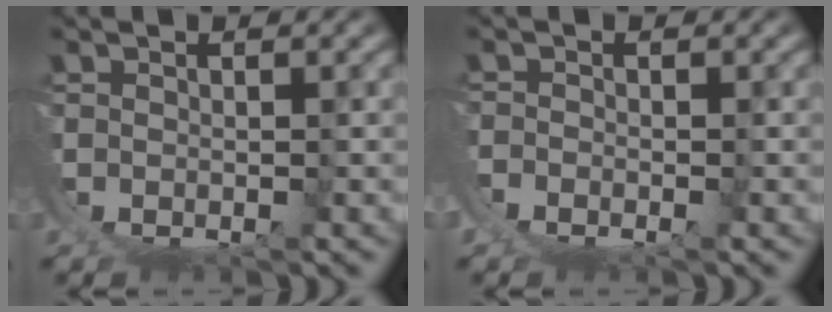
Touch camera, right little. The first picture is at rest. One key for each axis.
{"total": 2.4, "fx": -0.2, "fy": 2.0, "fz": 1.3, "tx": -0.041, "ty": -0.006, "tz": -0.003}